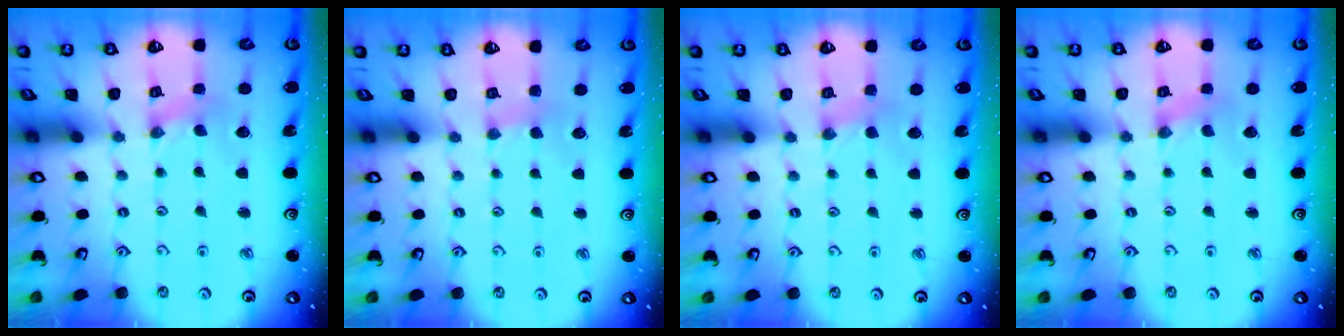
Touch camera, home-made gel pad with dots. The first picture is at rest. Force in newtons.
{"total": 2.5, "press": 2.4, "slide": 0.4}
{"total": 2.0, "press": 2.0, "slide": 0.4}
{"total": 0.0}